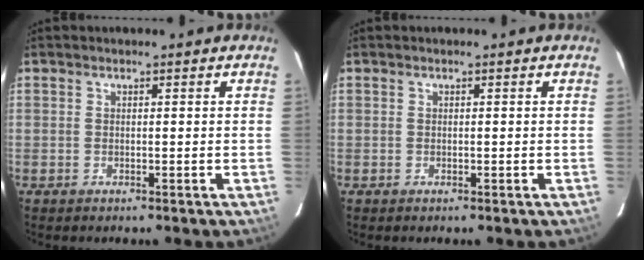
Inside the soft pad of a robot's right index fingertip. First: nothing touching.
{"total": 0.0}